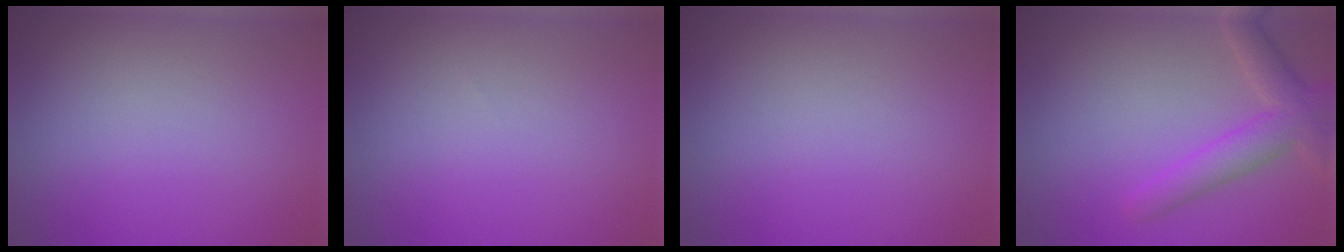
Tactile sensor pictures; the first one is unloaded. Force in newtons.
{"total": 0.0}
{"total": 0.0}
{"total": 4.3, "press": 4.3, "slide": 0.2}